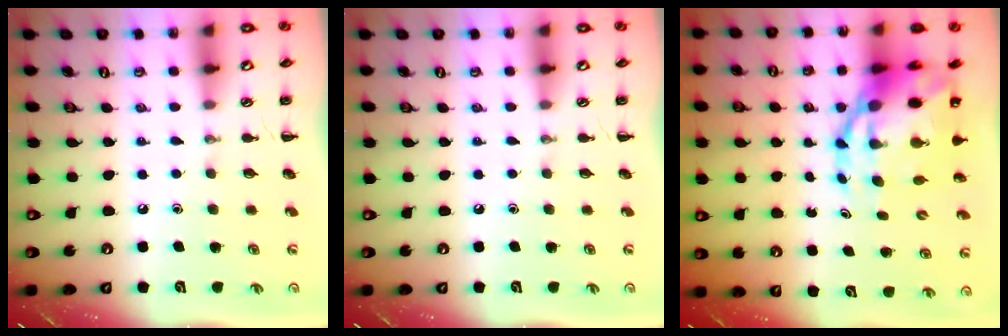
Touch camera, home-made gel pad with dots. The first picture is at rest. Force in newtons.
{"total": 0.0}
{"total": 13.5, "press": 13.1, "slide": 3.2}